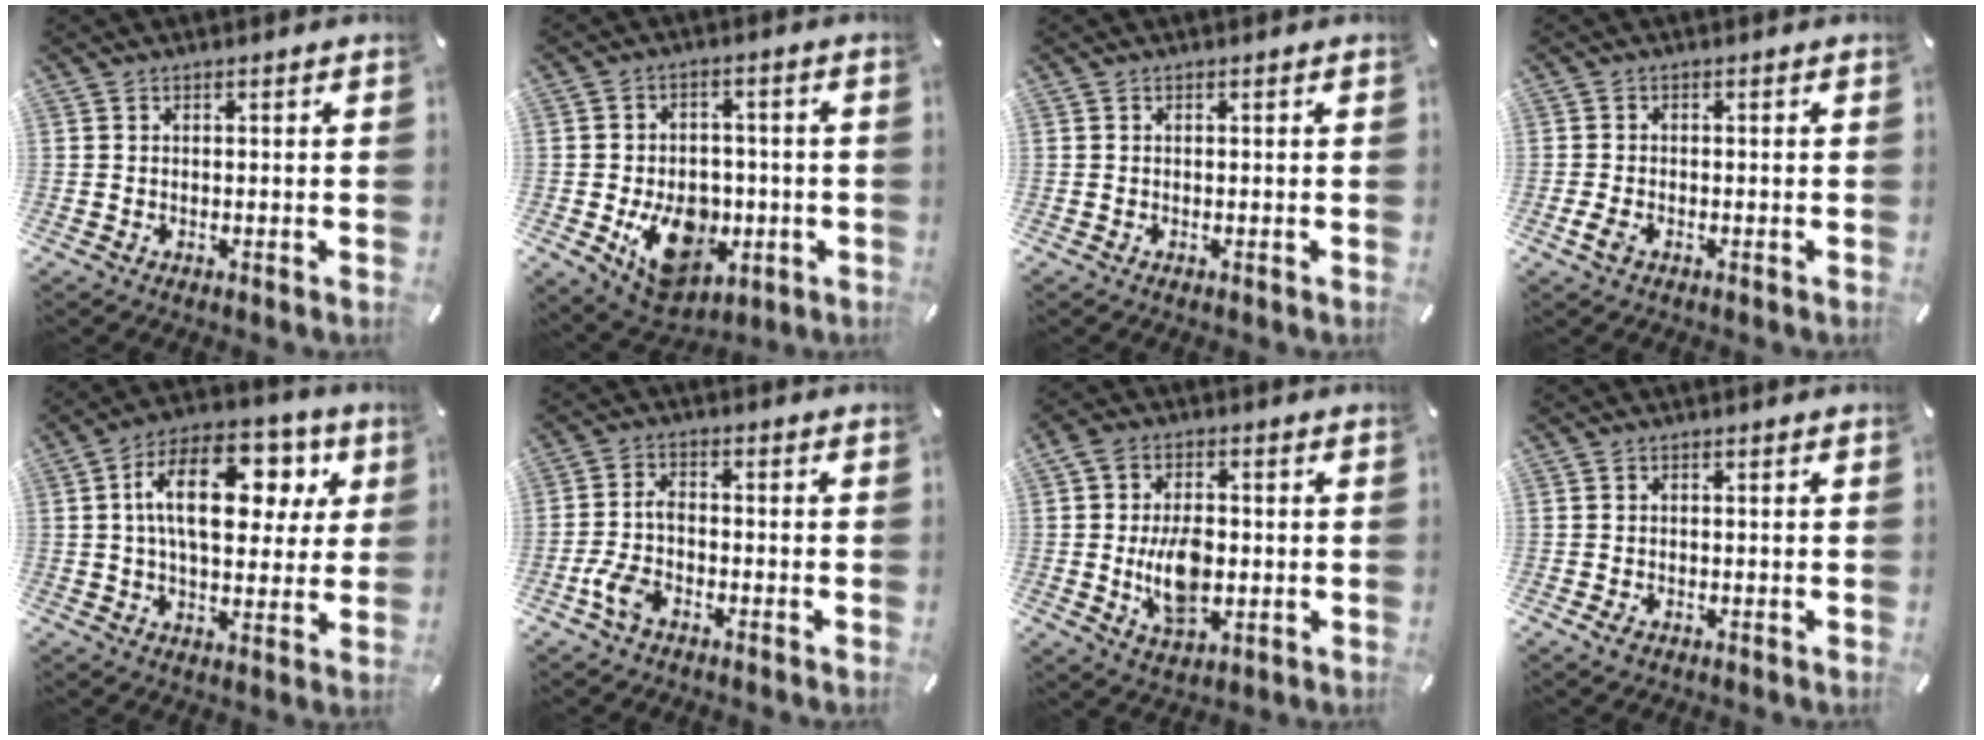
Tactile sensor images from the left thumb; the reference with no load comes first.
{"total": 14.3, "force": [-3.6, 10.7, 8.8], "torque": [-0.125, 0.010, -0.052]}
{"total": 0.0}
{"total": 2.1, "force": [-1.1, 1.0, 1.4], "torque": [-0.037, -0.002, -0.022]}
{"total": 19.1, "force": [5.6, 11.0, 14.6], "torque": [-0.235, -0.004, 0.094]}
{"total": 5.9, "force": [-2.8, 3.2, 4.0], "torque": [-0.098, 0.012, -0.059]}
{"total": 11.4, "force": [-1.0, 7.3, 8.7], "torque": [-0.155, -0.001, -0.017]}
{"total": 1.3, "force": [-0.7, 0.9, 0.8], "torque": [-0.014, 0.002, -0.012]}